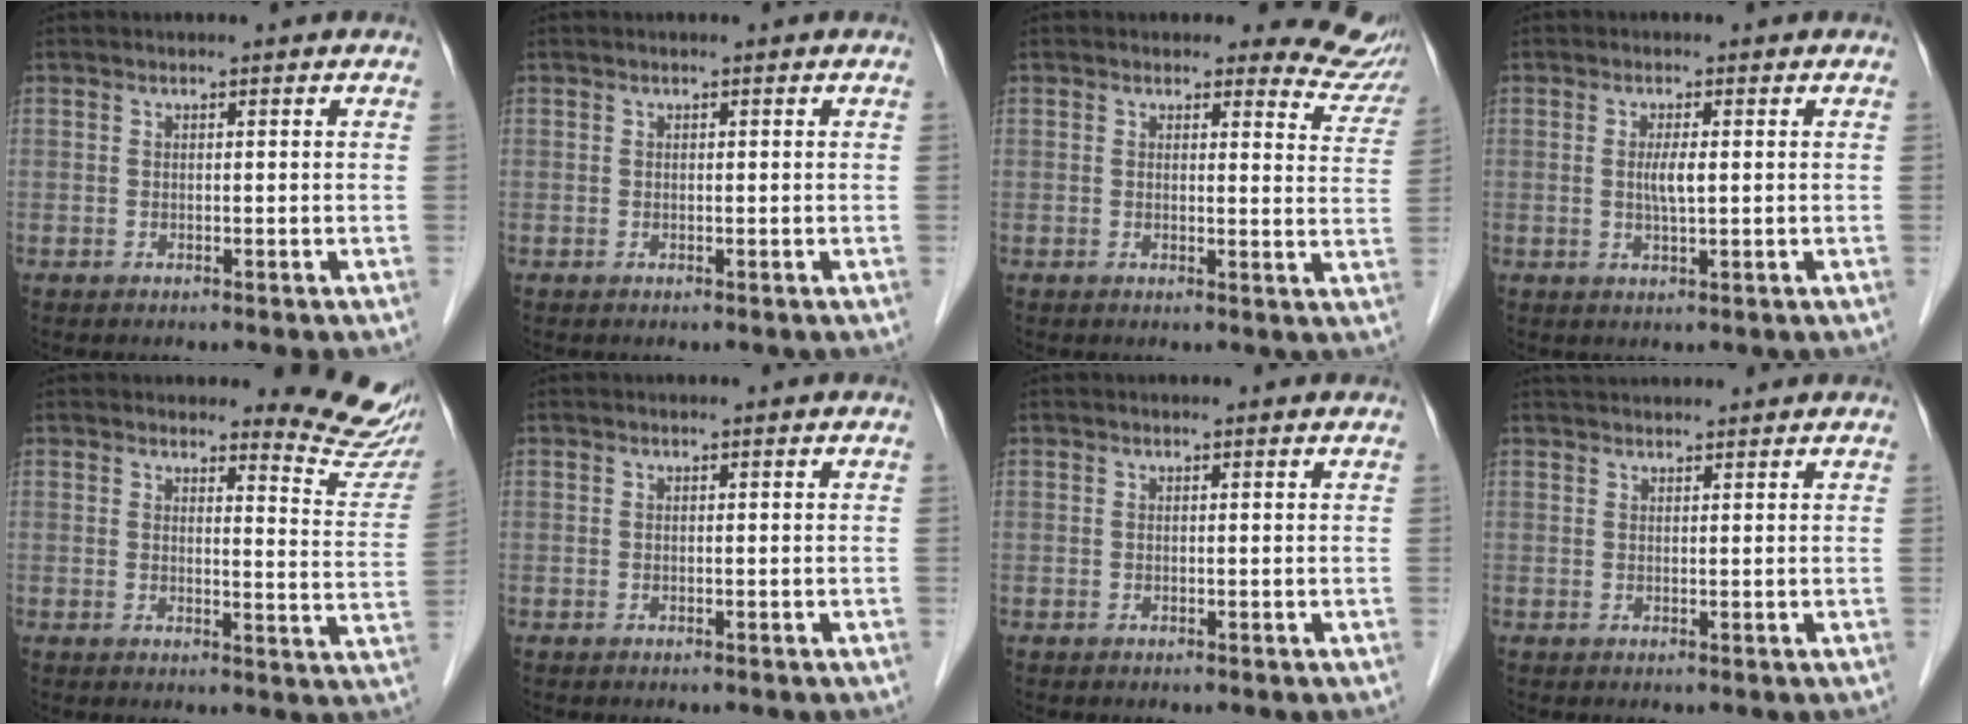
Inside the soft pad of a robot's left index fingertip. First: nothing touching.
{"total": 0.0}
{"total": 7.4, "force": [6.9, 2.7, 0.4], "torque": [0.033, -0.033, 0.039]}
{"total": 2.5, "force": [0.2, 0.2, 2.5], "torque": [-0.051, -0.002, 0.004]}
{"total": 8.6, "force": [8.5, 1.0, 1.0], "torque": [0.005, -0.073, 0.076]}
{"total": 0.0}
{"total": 0.0}
{"total": 4.5, "force": [4.3, 0.5, 1.2], "torque": [-0.017, 0.039, 0.064]}